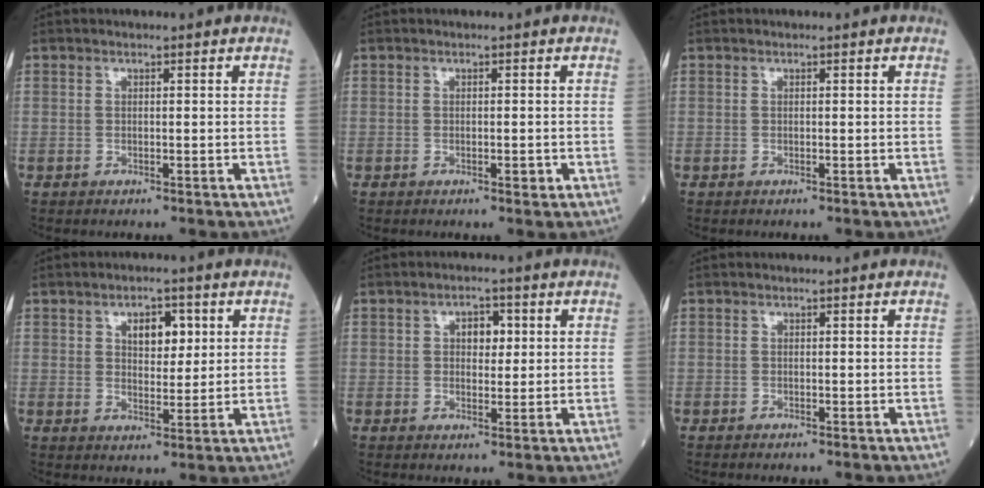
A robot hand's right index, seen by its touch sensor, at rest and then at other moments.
{"total": 1.2, "force": [-0.4, 0.3, 1.1], "torque": [-0.018, -0.002, -0.004]}
{"total": 0.0}
{"total": 5.0, "force": [1.9, 2.6, 3.8], "torque": [-0.056, 0.005, 0.032]}
{"total": 3.4, "force": [0.9, 2.0, 2.6], "torque": [-0.036, 0.008, 0.013]}
{"total": 0.0}